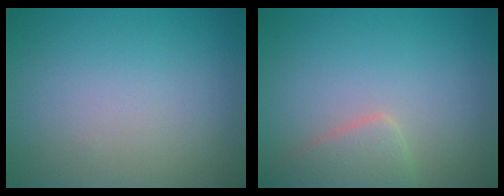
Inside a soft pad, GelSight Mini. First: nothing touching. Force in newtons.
{"total": 2.7, "press": 2.7, "slide": 0.1}